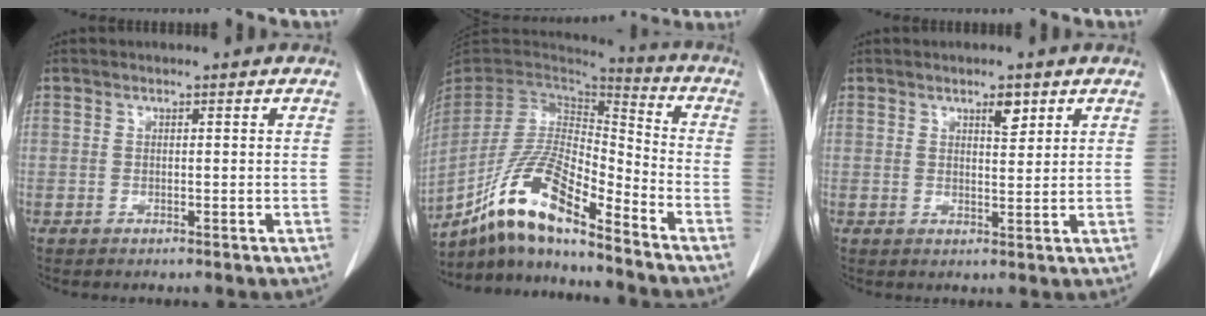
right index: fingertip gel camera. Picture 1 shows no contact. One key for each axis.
{"total": 15.6, "fx": -11.1, "fy": 2.9, "fz": 10.6, "tx": -0.203, "ty": 0.003, "tz": -0.204}
{"total": 2.7, "fx": 1.7, "fy": 0.9, "fz": 1.9, "tx": -0.032, "ty": -0.005, "tz": 0.027}